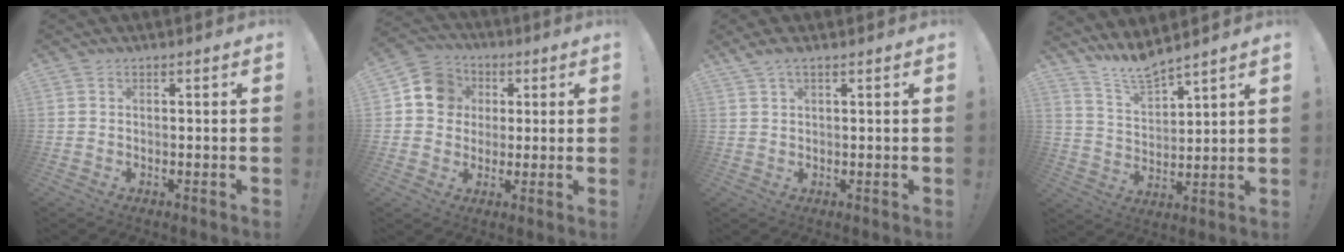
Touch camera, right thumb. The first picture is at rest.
{"total": 10.7, "force": [1.9, 9.9, 3.6], "torque": [-0.038, 0.007, 0.040]}
{"total": 2.6, "force": [1.6, 0.1, 2.0], "torque": [-0.046, 0.000, 0.030]}
{"total": 8.9, "force": [8.3, 0.8, 3.1], "torque": [-0.071, -0.059, 0.151]}